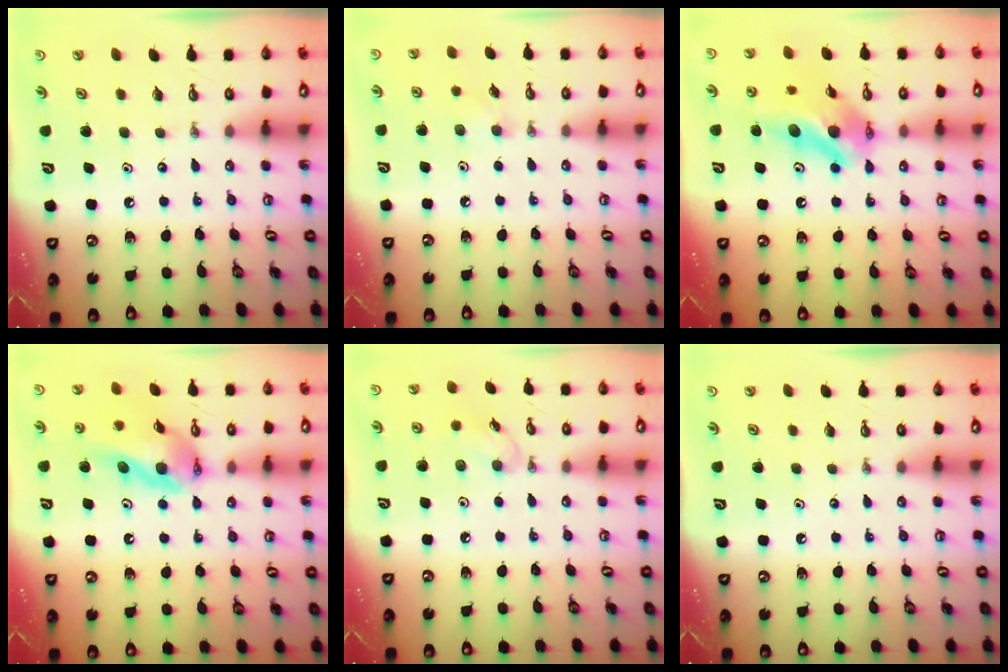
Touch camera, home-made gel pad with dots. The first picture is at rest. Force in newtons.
{"total": 5.8, "press": 5.8, "slide": 0.7}
{"total": 12.8, "press": 12.4, "slide": 3.0}
{"total": 13.3, "press": 13.2, "slide": 1.7}
{"total": 6.6, "press": 6.6, "slide": 0.8}
{"total": 0.0}